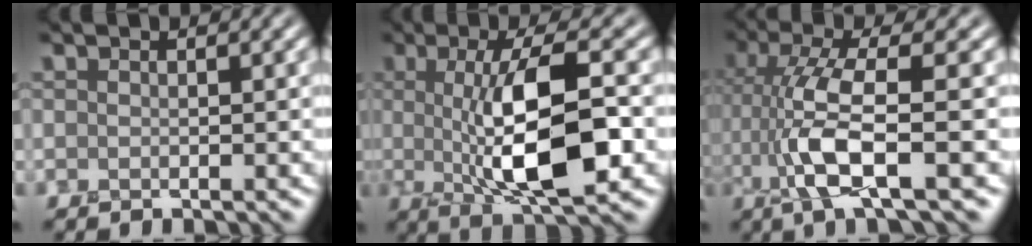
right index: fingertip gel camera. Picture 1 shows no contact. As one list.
[{"total": 9.0, "force": [-0.1, 2.3, 8.7], "torque": [-0.142, -0.001, 0.001]}, {"total": 6.6, "force": [-0.5, 1.4, 6.4], "torque": [-0.141, 0.006, -0.010]}]